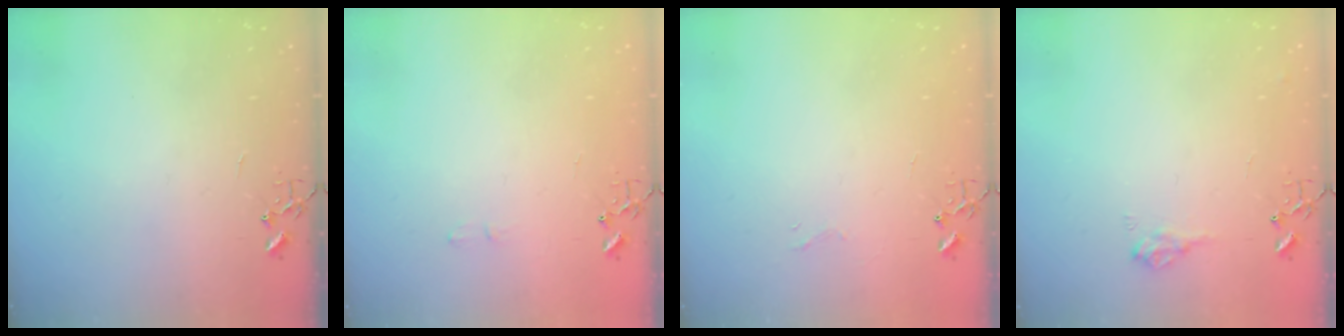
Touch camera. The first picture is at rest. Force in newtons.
{"total": 4.5, "press": 4.5, "slide": 0.4}
{"total": 3.3, "press": 3.3, "slide": 0.3}
{"total": 8.8, "press": 8.7, "slide": 1.0}